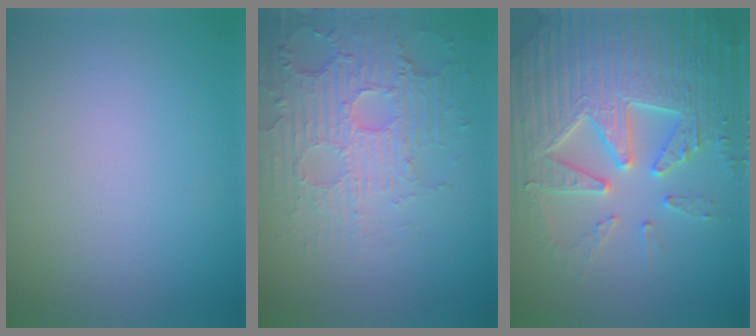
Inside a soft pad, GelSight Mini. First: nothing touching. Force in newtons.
{"total": 4.2, "press": 4.1, "slide": 1.2}
{"total": 7.7, "press": 7.5, "slide": 1.5}